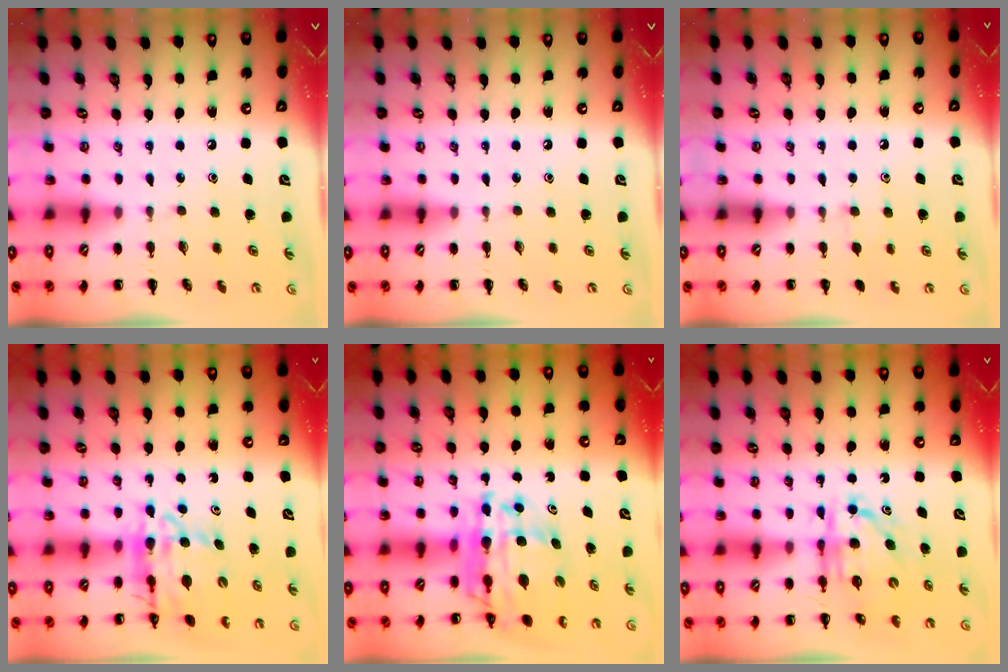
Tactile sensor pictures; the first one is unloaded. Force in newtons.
{"total": 0.0}
{"total": 3.9, "press": 3.6, "slide": 1.6}
{"total": 12.7, "press": 12.1, "slide": 4.0}
{"total": 15.2, "press": 14.6, "slide": 4.2}
{"total": 6.7, "press": 6.6, "slide": 1.0}